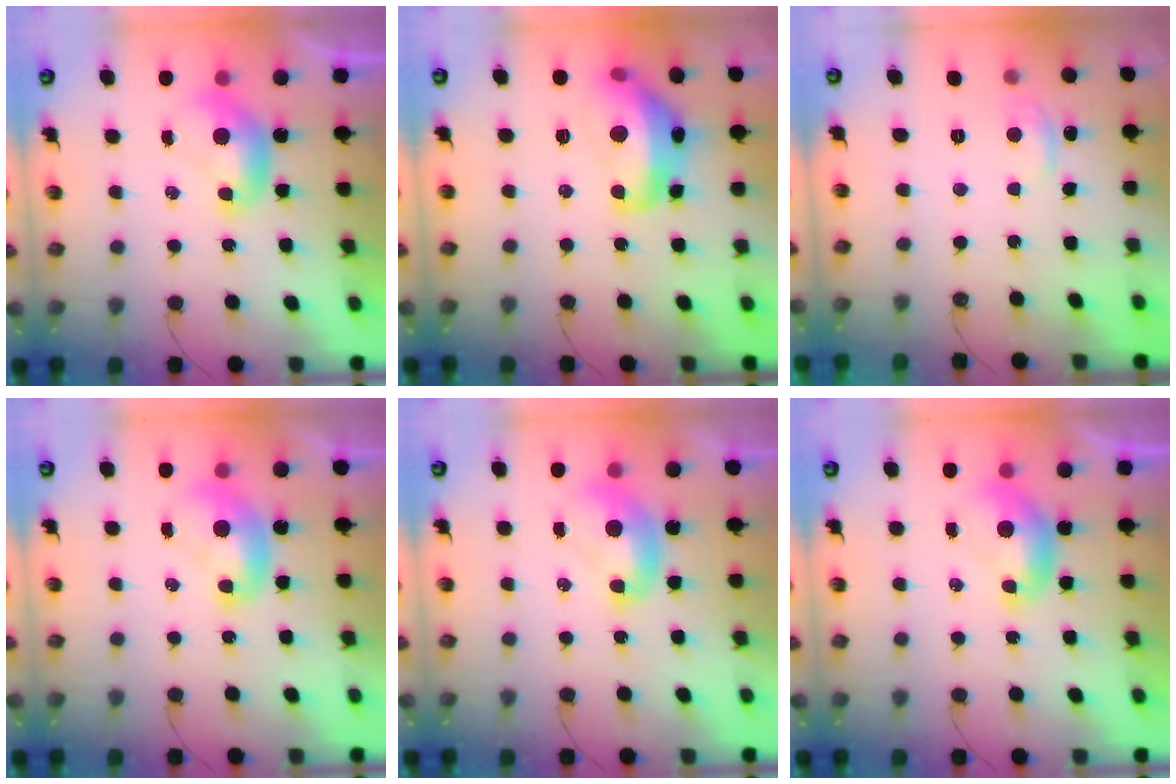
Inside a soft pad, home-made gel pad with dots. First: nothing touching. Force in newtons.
{"total": 9.6, "press": 9.5, "slide": 1.4}
{"total": 0.9, "press": 0.2, "slide": 0.9}
{"total": 1.6, "press": 1.6, "slide": 0.3}
{"total": 1.1, "press": 1.1, "slide": 0.1}
{"total": 0.0}